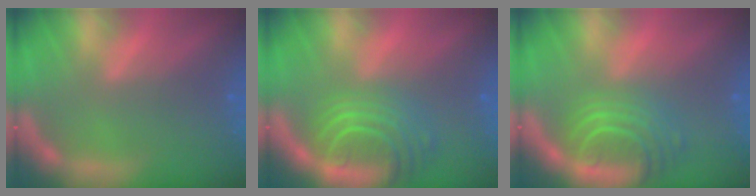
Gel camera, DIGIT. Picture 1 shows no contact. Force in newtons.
{"total": 7.5}
{"total": 6.6}